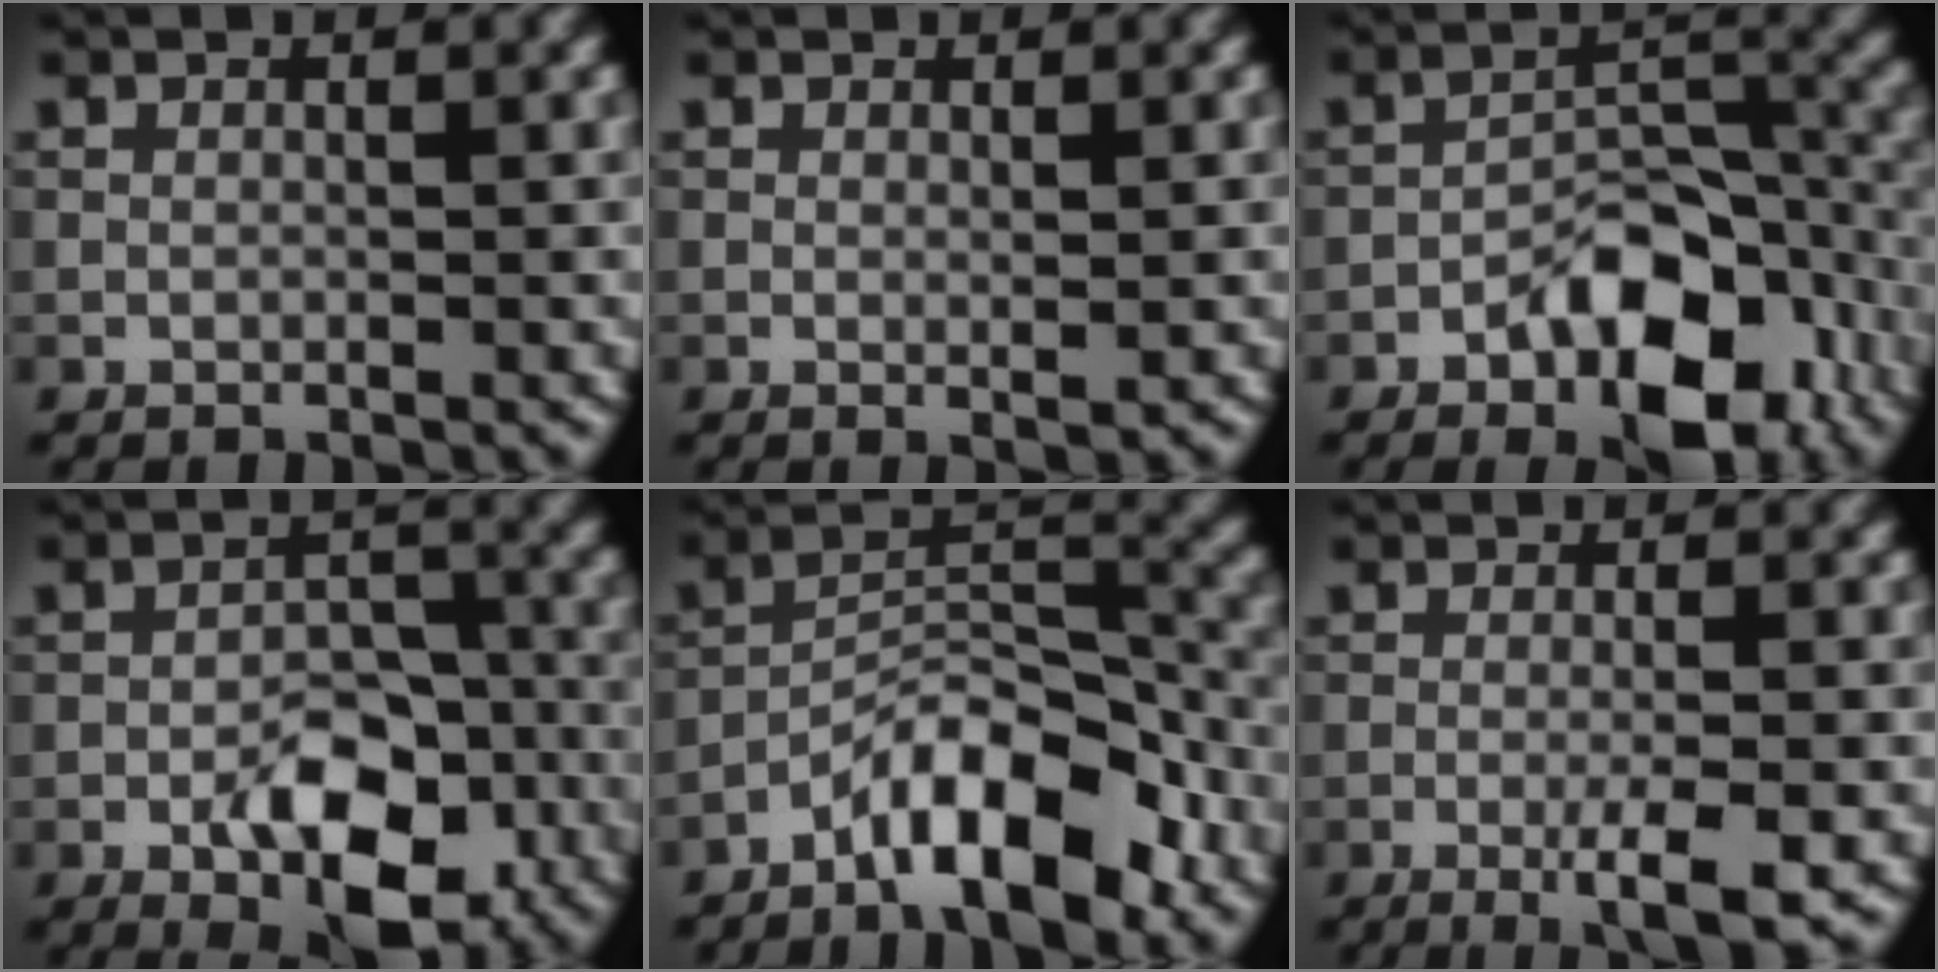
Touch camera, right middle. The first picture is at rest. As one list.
[{"total": 0.9, "force": [0.1, 0.1, 0.9], "torque": [-0.013, -0.003, 0.001]}, {"total": 9.7, "force": [-4.9, 4.8, 6.8], "torque": [-0.088, 0.008, -0.078]}, {"total": 7.9, "force": [-3.8, 3.9, 5.6], "torque": [-0.078, 0.004, -0.057]}, {"total": 8.5, "force": [-5.6, 2.8, 5.8], "torque": [-0.082, 0.017, -0.100]}, {"total": 4.2, "force": [-1.7, 0.6, 3.8], "torque": [-0.062, -0.002, -0.029]}]